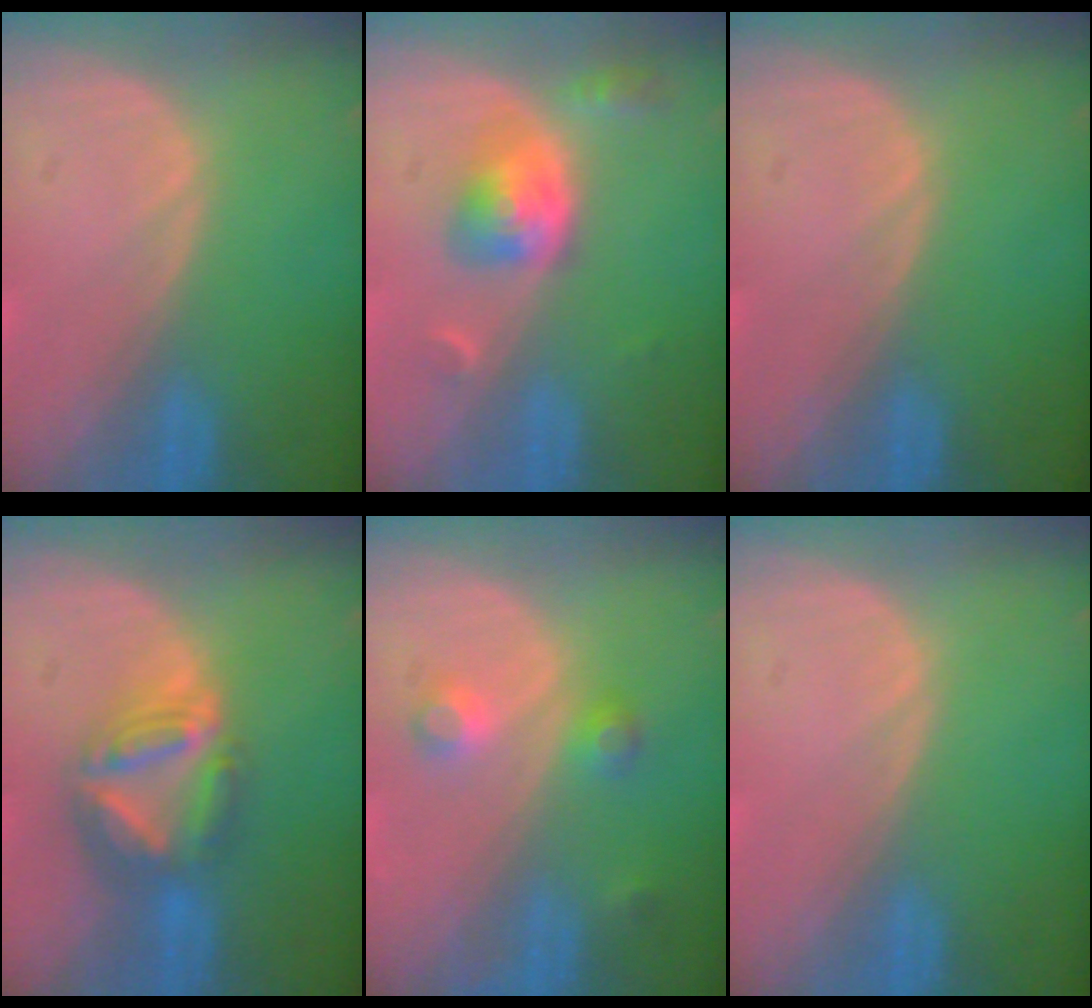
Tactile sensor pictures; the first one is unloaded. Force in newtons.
{"total": 5.2, "press": 4.8, "slide": 2.0}
{"total": 0.0}
{"total": 7.9, "press": 6.7, "slide": 4.1}
{"total": 3.7, "press": 3.4, "slide": 1.4}
{"total": 0.0}